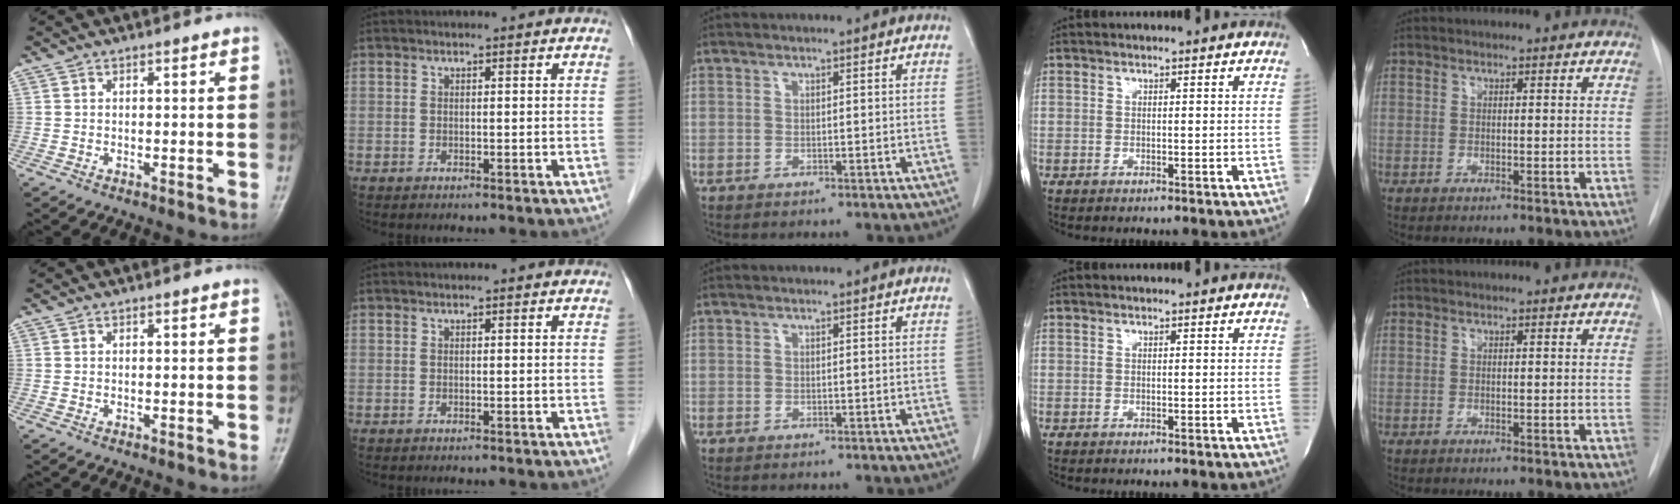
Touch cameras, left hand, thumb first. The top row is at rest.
{}